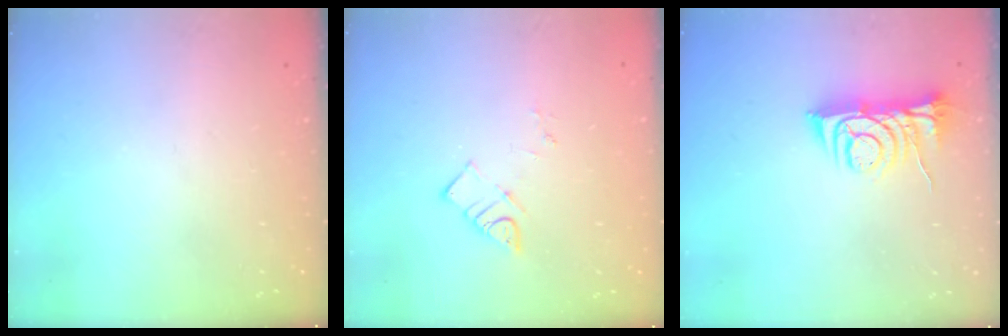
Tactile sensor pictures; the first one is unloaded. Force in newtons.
{"total": 3.6, "press": 3.6, "slide": 0.3}
{"total": 8.0, "press": 8.0, "slide": 0.9}